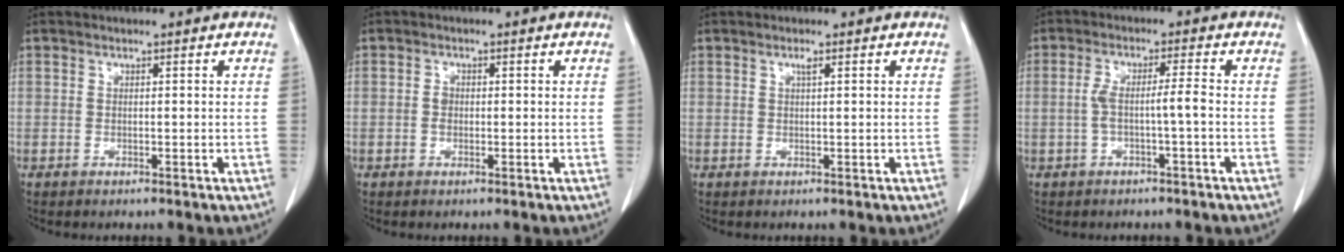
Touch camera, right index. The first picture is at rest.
{"total": 1.2, "force": [-0.2, 1.0, 0.7], "torque": [-0.013, 0.003, -0.004]}
{"total": 0.8, "force": [0.4, 0.0, 0.7], "torque": [-0.014, 0.001, 0.008]}
{"total": 3.9, "force": [-0.9, 0.0, 3.8], "torque": [-0.075, 0.015, -0.011]}